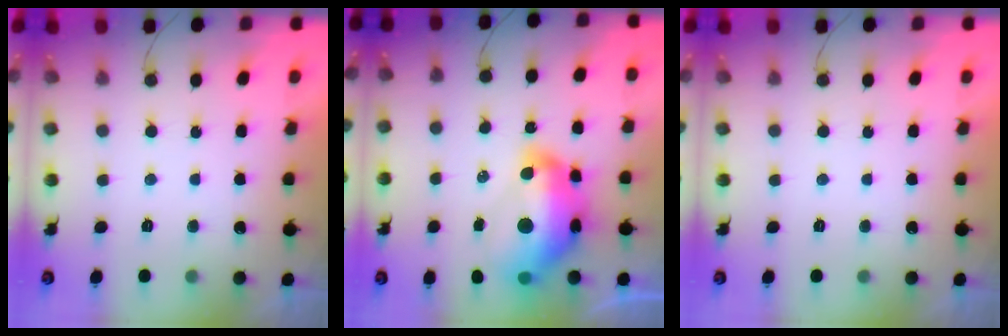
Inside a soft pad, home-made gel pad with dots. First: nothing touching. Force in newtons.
{"total": 20.2, "press": 20.1, "slide": 2.3}
{"total": 0.0}